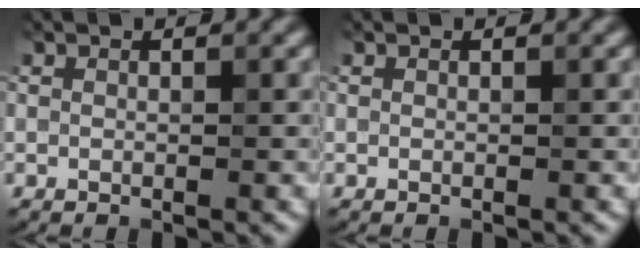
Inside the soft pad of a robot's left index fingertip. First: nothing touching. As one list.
[{"total": 0.0}]